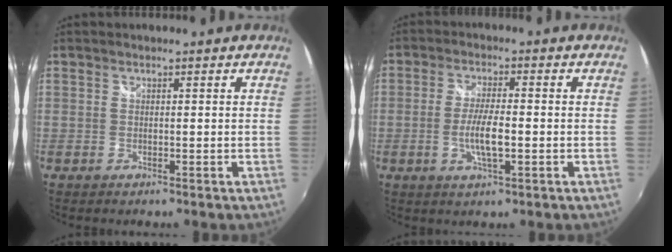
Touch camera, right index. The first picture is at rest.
{"total": 6.2, "force": [-1.4, 1.3, 5.9], "torque": [-0.116, -0.004, -0.026]}